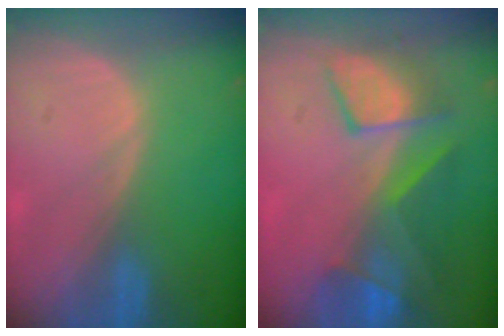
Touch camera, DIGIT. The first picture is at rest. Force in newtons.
{"total": 8.7, "press": 8.2, "slide": 2.8}